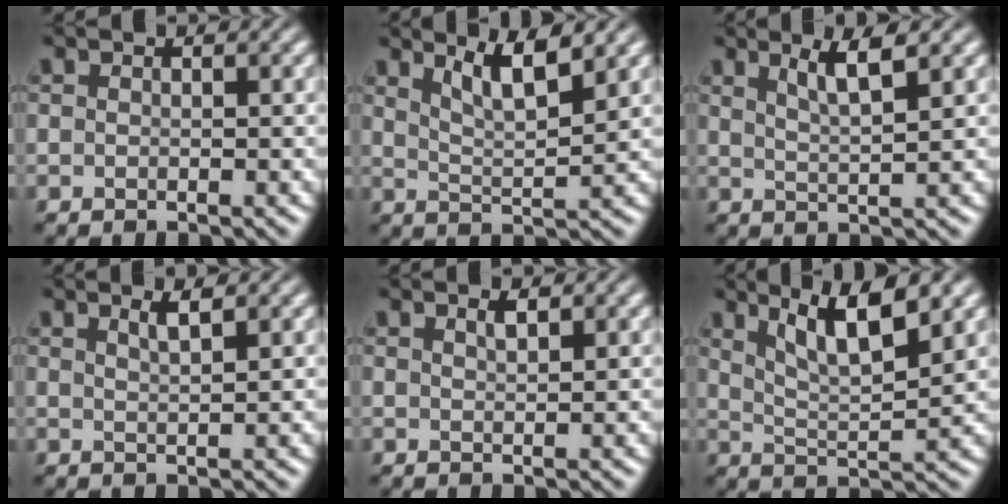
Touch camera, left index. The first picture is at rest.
{"total": 4.1, "force": [2.9, 0.8, 2.8], "torque": [-0.042, 0.004, 0.047]}
{"total": 3.2, "force": [1.8, 0.6, 2.6], "torque": [-0.033, 0.001, 0.032]}
{"total": 1.7, "force": [1.1, 0.5, 1.2], "torque": [-0.011, 0.004, 0.014]}
{"total": 1.1, "force": [0.8, 0.2, 0.7], "torque": [-0.012, 0.001, 0.013]}
{"total": 6.0, "force": [3.7, 1.4, 4.6], "torque": [-0.075, 0.005, 0.063]}